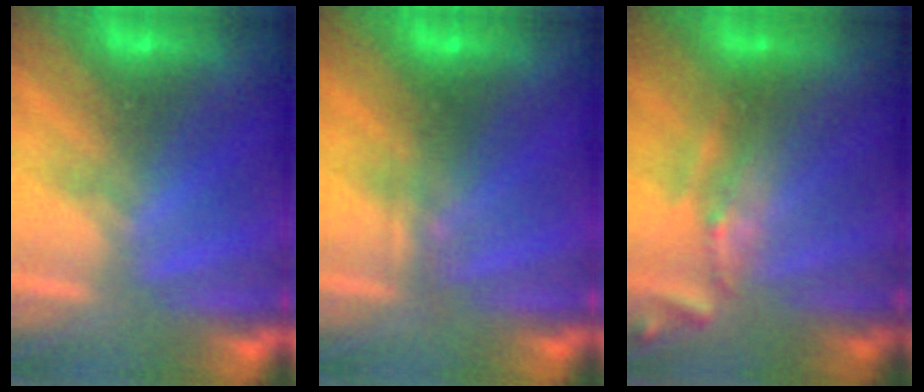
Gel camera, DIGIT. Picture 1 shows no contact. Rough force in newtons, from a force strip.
{"total": 2.3}
{"total": 2.5}